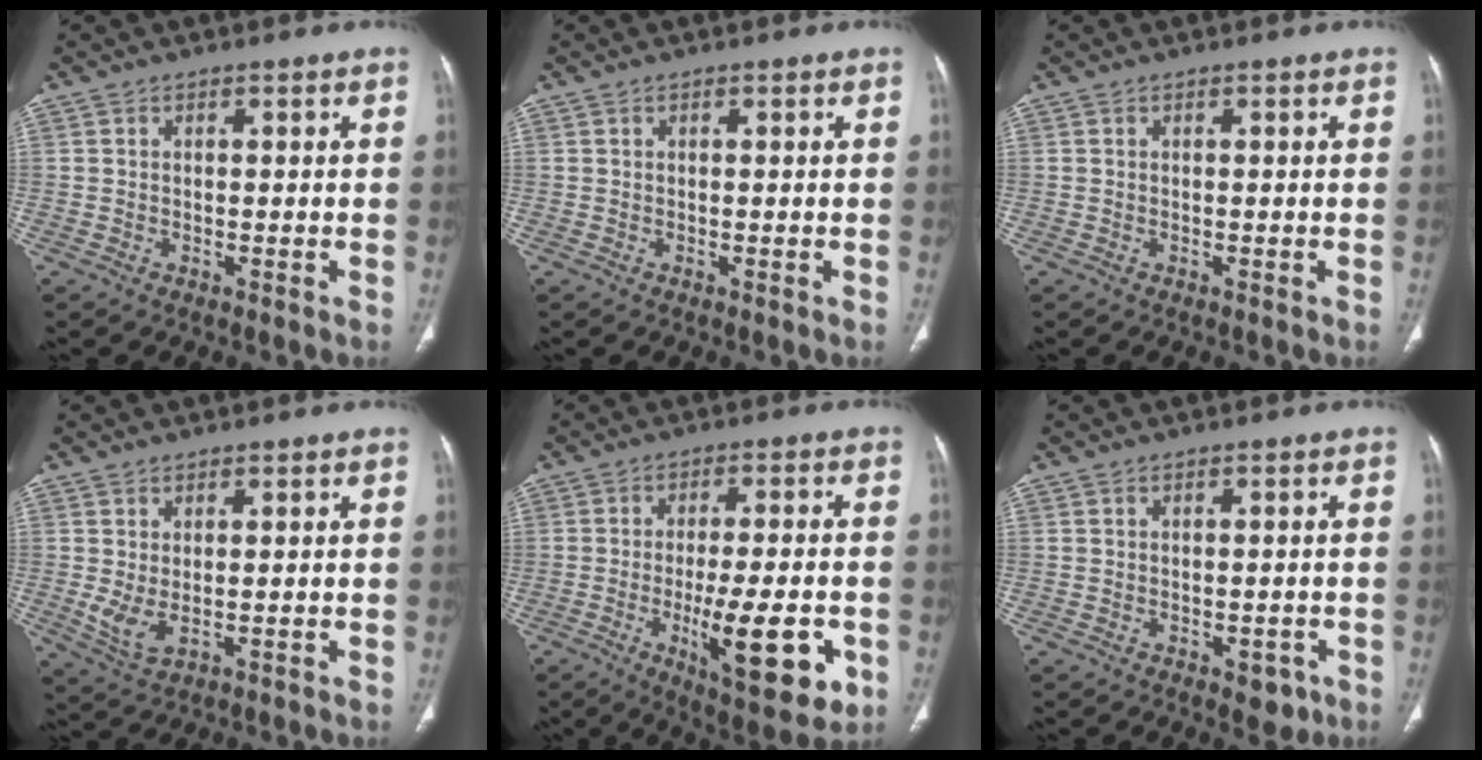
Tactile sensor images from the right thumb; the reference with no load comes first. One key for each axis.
{"total": 0.0}
{"total": 0.0}
{"total": 4.2, "fx": 0.2, "fy": 1.9, "fz": 3.7, "tx": -0.079, "ty": -0.008, "tz": 0.016}
{"total": 16.0, "fx": -4.7, "fy": 4.9, "fz": 14.5, "tx": -0.208, "ty": -0.006, "tz": -0.060}
{"total": 3.2, "fx": -1.3, "fy": 2.0, "fz": 2.2, "tx": -0.004, "ty": 0.003, "tz": -0.010}